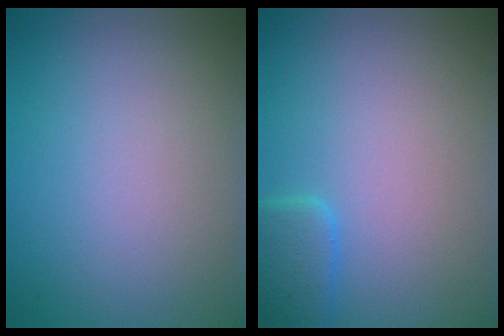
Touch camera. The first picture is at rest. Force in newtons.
{"total": 2.5, "press": 2.5, "slide": 0.2}